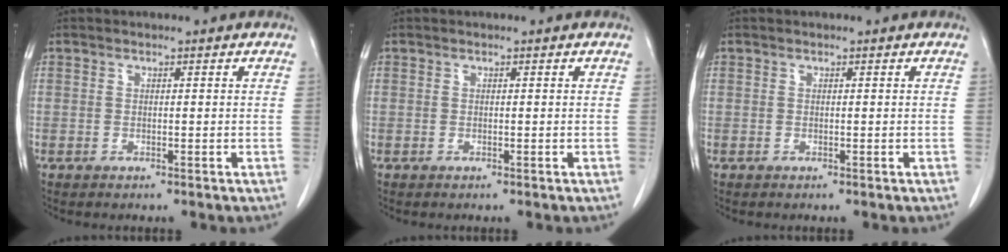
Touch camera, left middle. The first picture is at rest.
{"total": 0.0}
{"total": 0.0}